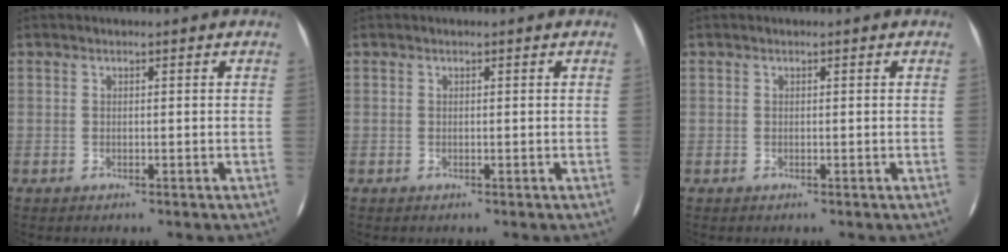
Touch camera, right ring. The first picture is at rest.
{"total": 0.0}
{"total": 0.0}